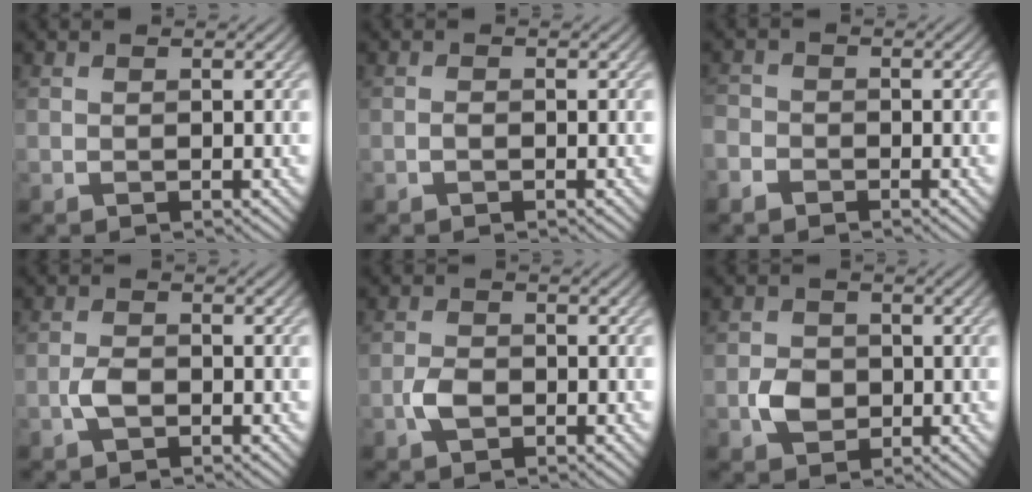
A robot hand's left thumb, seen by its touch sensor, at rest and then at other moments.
{"total": 0.6, "force": [-0.4, 0.3, 0.5], "torque": [-0.009, 0.001, -0.007]}
{"total": 2.7, "force": [-2.0, 1.7, 0.8], "torque": [-0.021, -0.003, -0.050]}
{"total": 2.2, "force": [-1.0, 1.1, 1.6], "torque": [-0.033, 0.001, -0.022]}
{"total": 2.5, "force": [-1.1, 1.5, 1.7], "torque": [-0.037, 0.000, -0.024]}
{"total": 3.2, "force": [-0.7, 2.7, 1.5], "torque": [-0.032, -0.005, -0.017]}